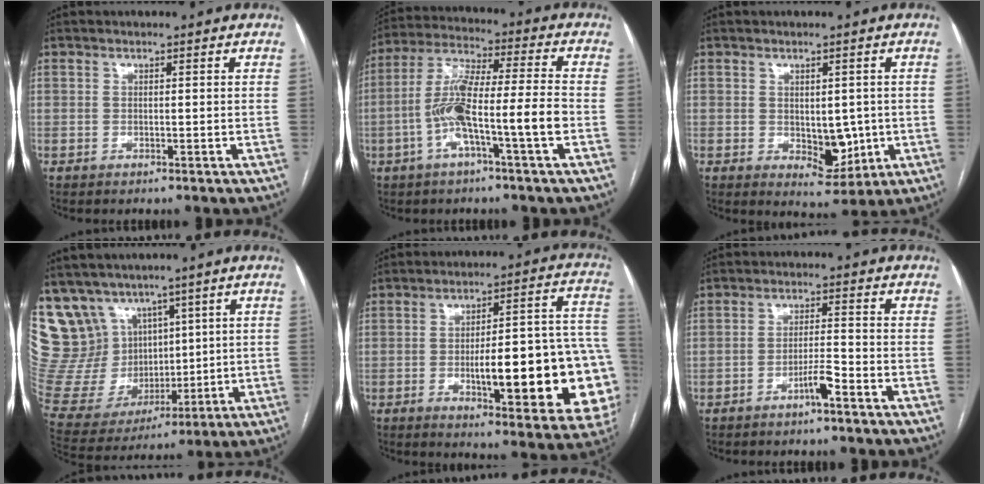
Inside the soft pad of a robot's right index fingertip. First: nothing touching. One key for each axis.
{"total": 12.2, "fx": -3.6, "fy": 0.3, "fz": 11.7, "tx": -0.227, "ty": 0.017, "tz": -0.071}
{"total": 5.8, "fx": -0.5, "fy": 3.2, "fz": 4.7, "tx": -0.061, "ty": -0.005, "tz": 0.009}
{"total": 18.9, "fx": 10.7, "fy": 14.0, "fz": 6.7, "tx": -0.169, "ty": 0.063, "tz": 0.234}
{"total": 24.0, "fx": -4.9, "fy": 4.9, "fz": 23.0, "tx": -0.226, "ty": 0.019, "tz": -0.051}
{"total": 3.6, "fx": -2.3, "fy": 0.0, "fz": 2.8, "tx": -0.047, "ty": 0.000, "tz": -0.042}